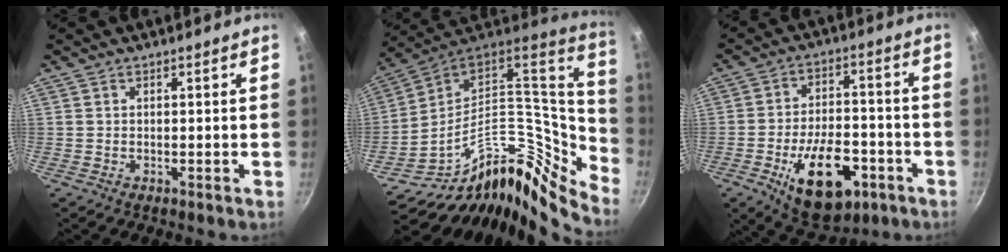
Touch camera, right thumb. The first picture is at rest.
{"total": 22.7, "force": [-11.6, 11.6, 15.7], "torque": [-0.148, 0.081, -0.203]}
{"total": 17.0, "force": [-6.7, 9.2, 12.6], "torque": [-0.171, 0.029, -0.095]}